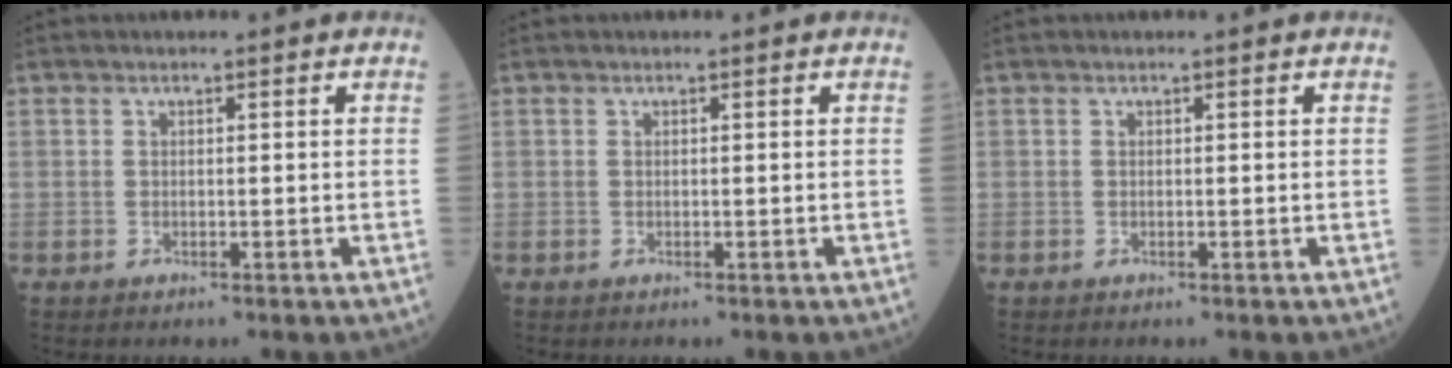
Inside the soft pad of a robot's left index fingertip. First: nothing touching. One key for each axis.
{"total": 0.0}
{"total": 0.0}